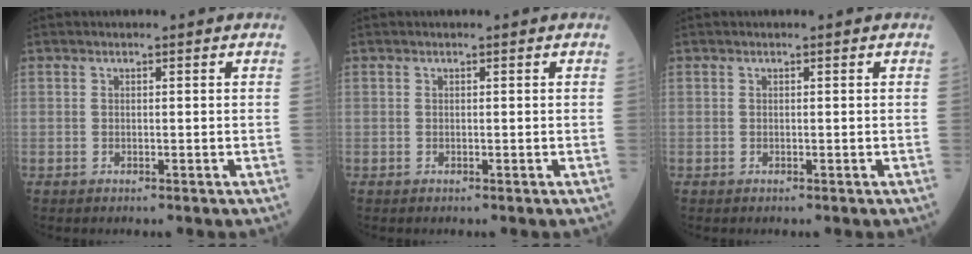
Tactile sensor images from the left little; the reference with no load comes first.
{"total": 0.0}
{"total": 0.0}